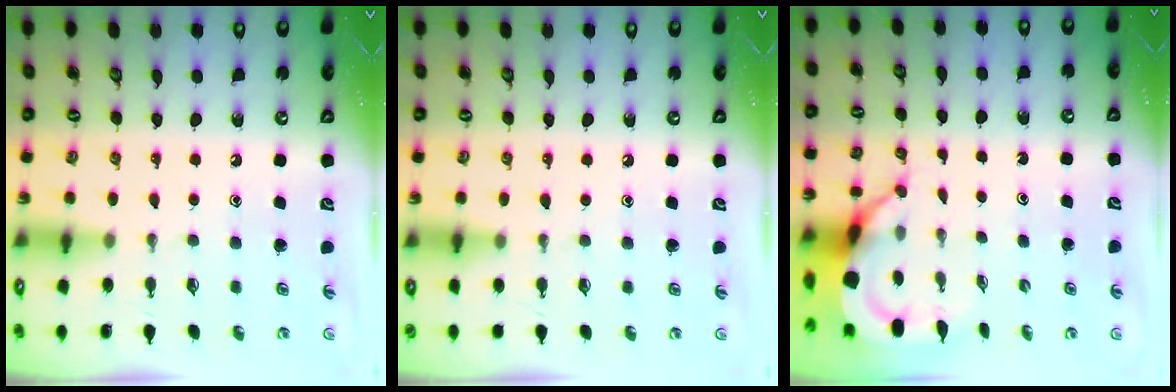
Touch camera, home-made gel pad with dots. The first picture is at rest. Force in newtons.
{"total": 4.2, "press": 4.1, "slide": 0.6}
{"total": 4.6, "press": 4.6, "slide": 0.5}